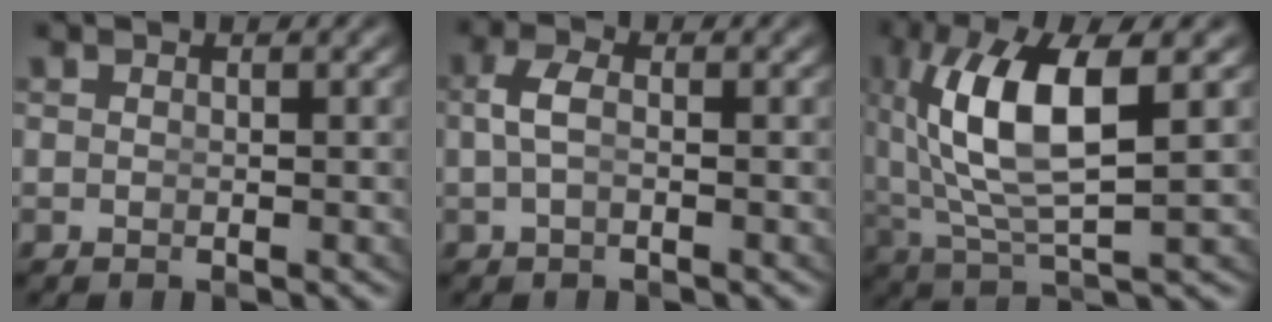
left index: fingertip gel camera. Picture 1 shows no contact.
{"total": 1.6, "force": [-0.4, 0.4, 1.5], "torque": [-0.040, -0.006, -0.001]}
{"total": 7.5, "force": [1.0, 2.6, 7.0], "torque": [-0.150, -0.006, 0.032]}